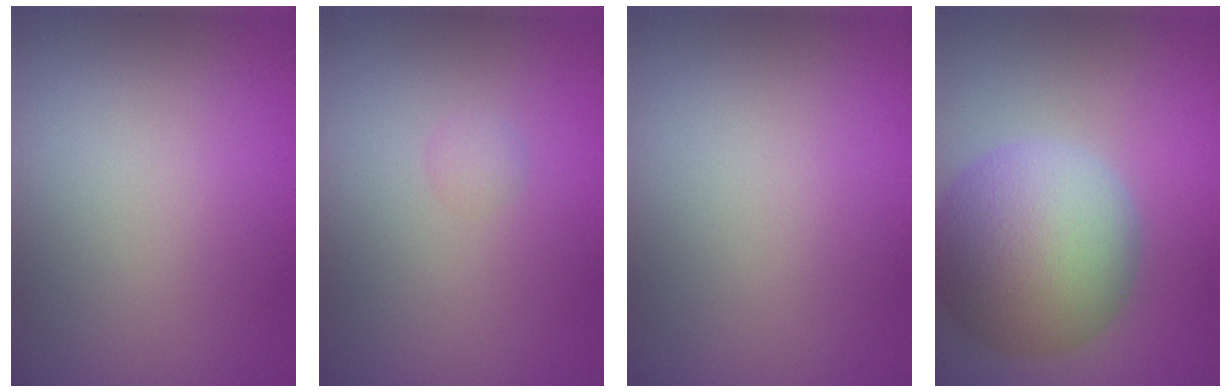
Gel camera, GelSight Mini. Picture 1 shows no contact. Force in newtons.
{"total": 0.7, "press": 0.7, "slide": 0.0}
{"total": 0.0}
{"total": 10.5, "press": 10.5, "slide": 0.6}